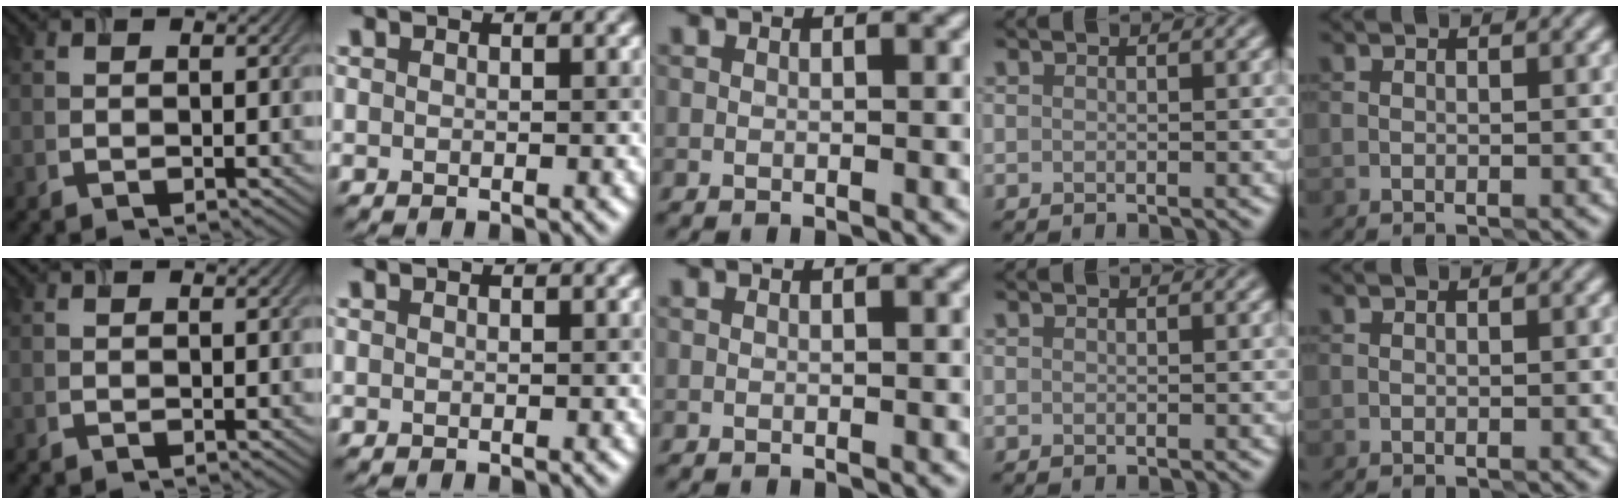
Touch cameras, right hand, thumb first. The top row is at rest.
{}